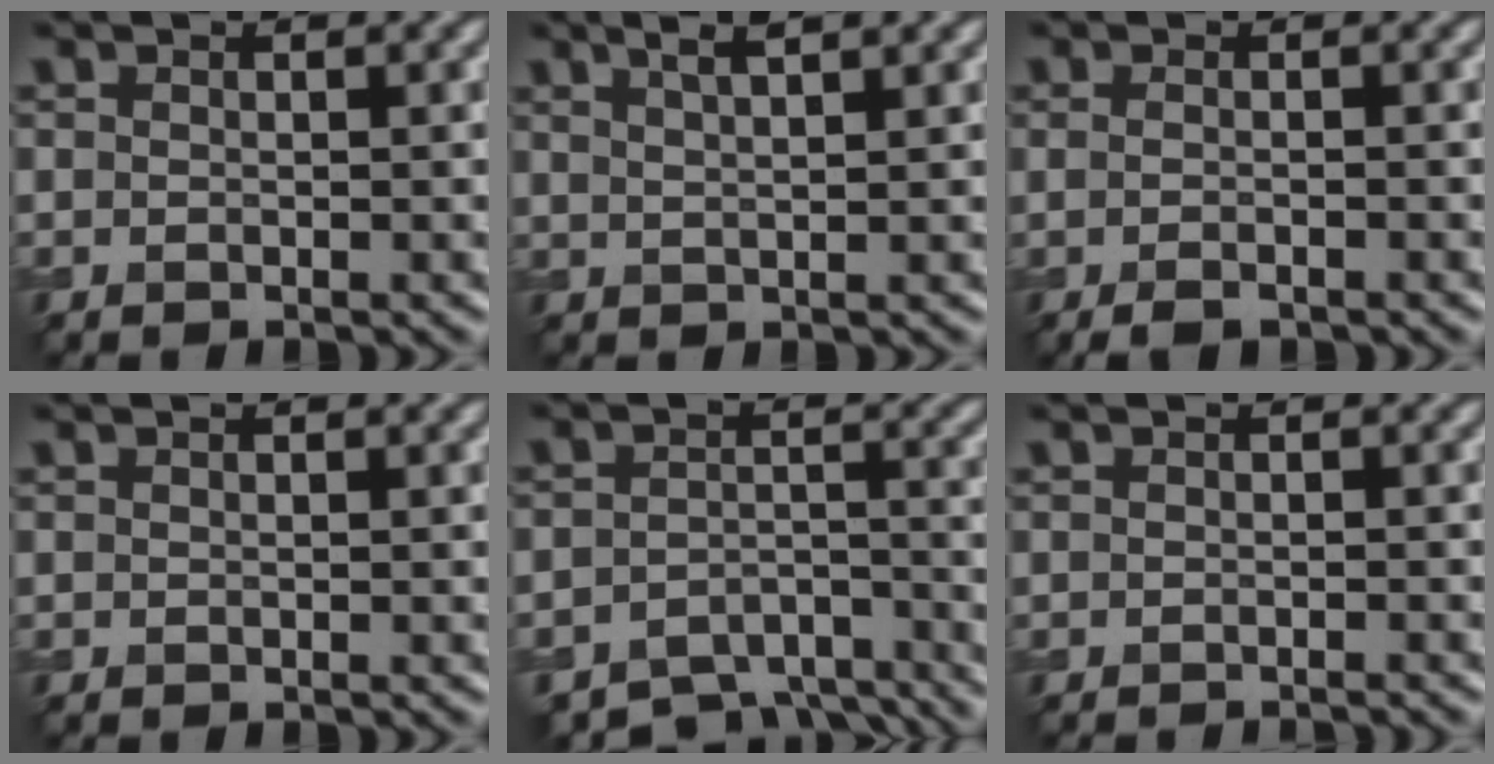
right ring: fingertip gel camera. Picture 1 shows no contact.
{"total": 3.4, "force": [2.1, 1.1, 2.5], "torque": [-0.013, 0.015, 0.010]}
{"total": 2.1, "force": [-0.9, 0.7, 1.8], "torque": [-0.029, -0.009, -0.018]}
{"total": 0.0}
{"total": 7.5, "force": [-6.5, 2.8, 2.6], "torque": [-0.036, -0.016, -0.092]}
{"total": 1.6, "force": [-1.4, 0.3, 0.7], "torque": [0.005, -0.005, -0.022]}